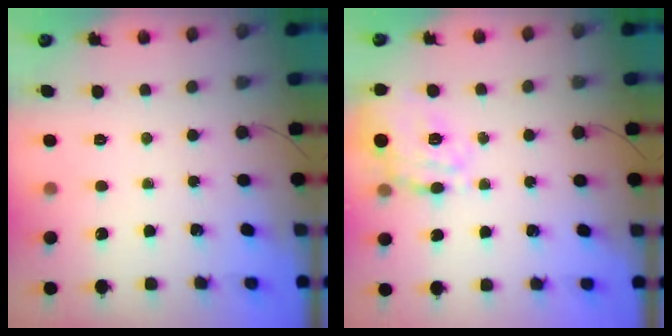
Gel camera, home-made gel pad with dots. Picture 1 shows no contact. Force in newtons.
{"total": 16.9, "press": 16.8, "slide": 1.6}